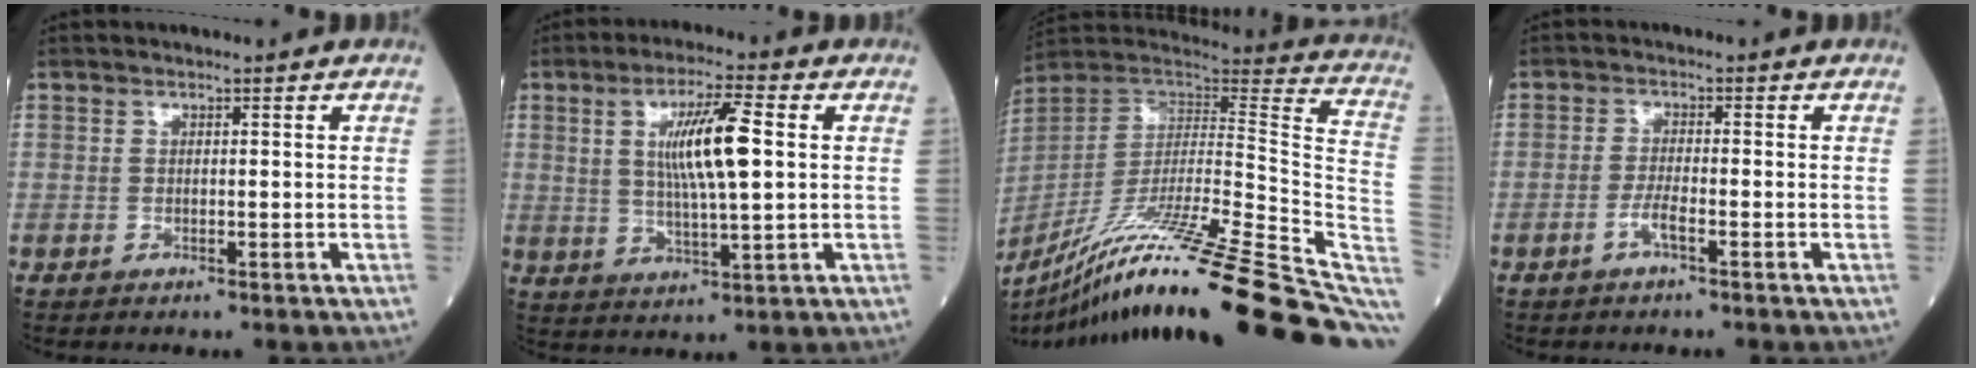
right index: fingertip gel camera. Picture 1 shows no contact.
{"total": 10.1, "force": [1.9, 1.2, 9.8], "torque": [-0.182, 0.002, 0.037]}
{"total": 35.8, "force": [-26.8, 1.2, 23.8], "torque": [-0.296, -0.051, -0.415]}
{"total": 2.4, "force": [-1.3, 0.0, 2.0], "torque": [-0.045, -0.002, -0.029]}